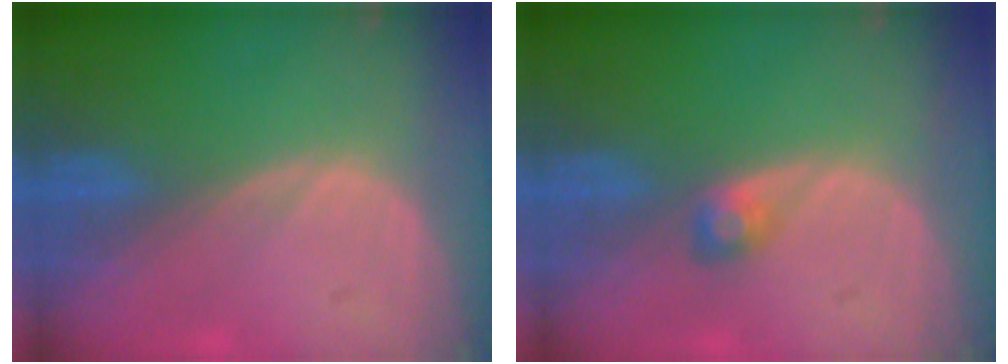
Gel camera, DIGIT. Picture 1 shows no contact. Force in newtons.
{"total": 1.9, "press": 1.8, "slide": 0.2}